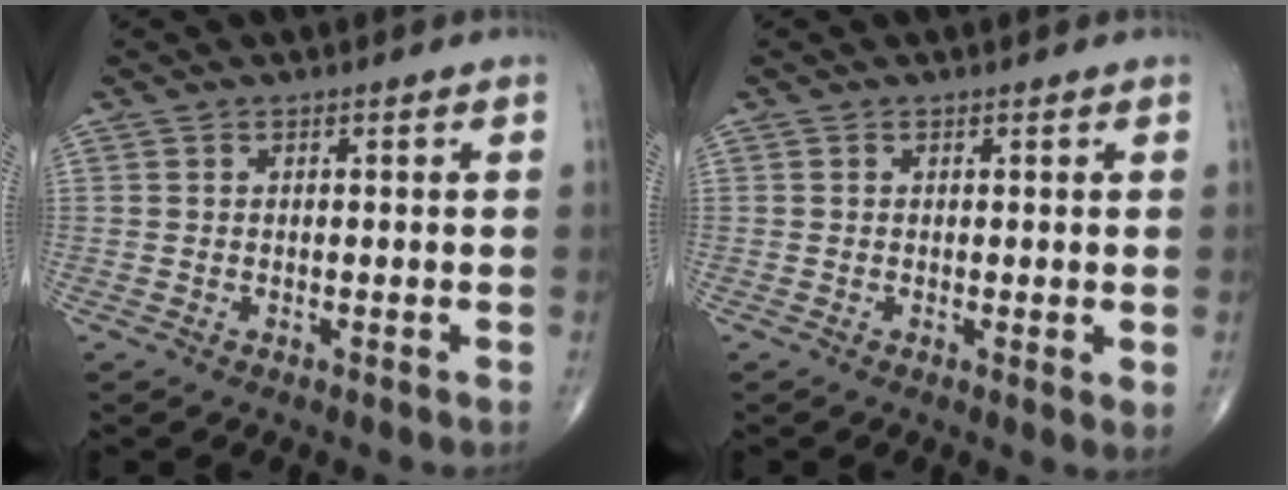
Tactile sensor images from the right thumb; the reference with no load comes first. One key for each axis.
{"total": 1.7, "fx": 0.1, "fy": 0.3, "fz": 1.6, "tx": -0.024, "ty": -0.007, "tz": -0.001}